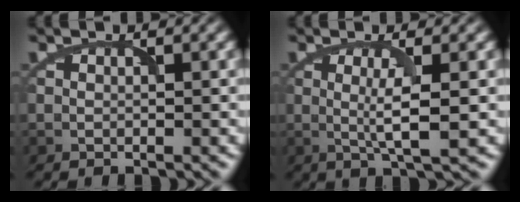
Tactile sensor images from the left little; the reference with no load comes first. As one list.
[{"total": 3.1, "force": [-0.1, 0.4, 3.1], "torque": [-0.054, -0.001, 0.003]}]